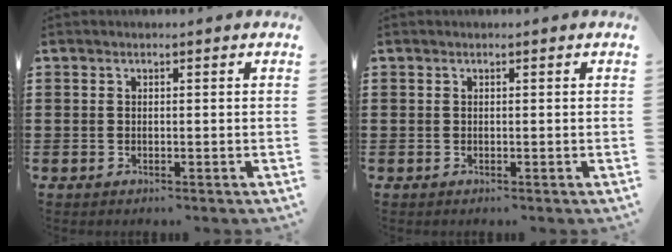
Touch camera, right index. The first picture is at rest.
{"total": 0.0}